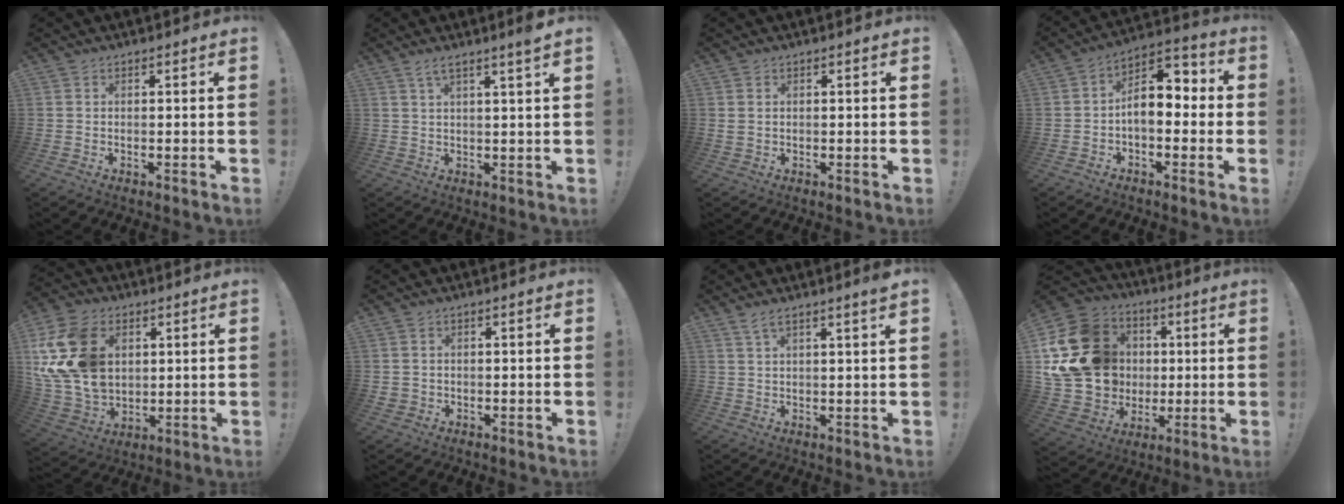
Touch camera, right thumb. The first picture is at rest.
{"total": 4.1, "force": [2.5, -0.5, 3.2], "torque": [-0.059, -0.013, 0.040]}
{"total": 1.2, "force": [0.8, 0.8, 0.6], "torque": [-0.014, 0.004, 0.015]}
{"total": 9.6, "force": [-1.0, 5.9, 7.5], "torque": [-0.120, 0.017, -0.014]}
{"total": 21.1, "force": [5.6, 15.5, 13.1], "torque": [-0.259, -0.019, 0.113]}
{"total": 1.5, "force": [0.2, 1.4, 0.4], "torque": [0.000, 0.001, 0.001]}
{"total": 3.6, "force": [2.5, -0.1, 2.6], "torque": [-0.044, -0.012, 0.041]}
{"total": 24.0, "force": [3.4, 20.5, 12.1], "torque": [-0.226, -0.002, 0.112]}